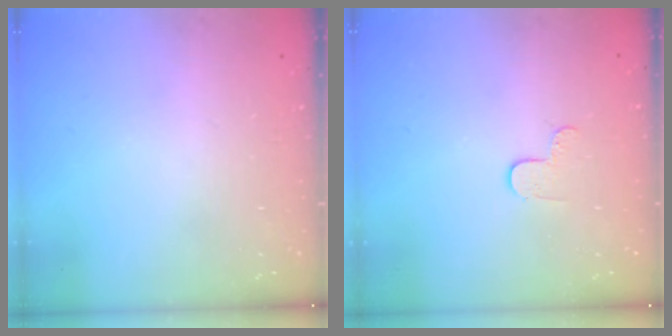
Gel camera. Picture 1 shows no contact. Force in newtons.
{"total": 4.7, "press": 4.6, "slide": 0.4}